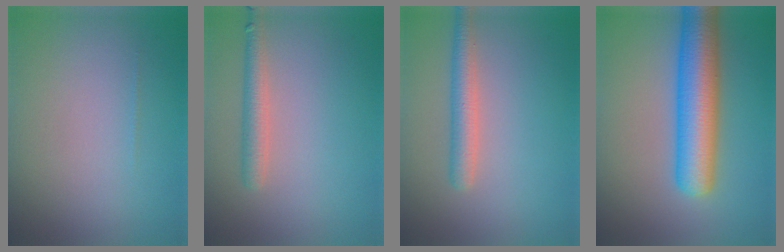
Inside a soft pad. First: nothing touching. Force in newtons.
{"total": 2.2, "press": 2.2, "slide": 0.1}
{"total": 2.6, "press": 2.6, "slide": 0.1}
{"total": 7.9, "press": 7.9, "slide": 0.2}